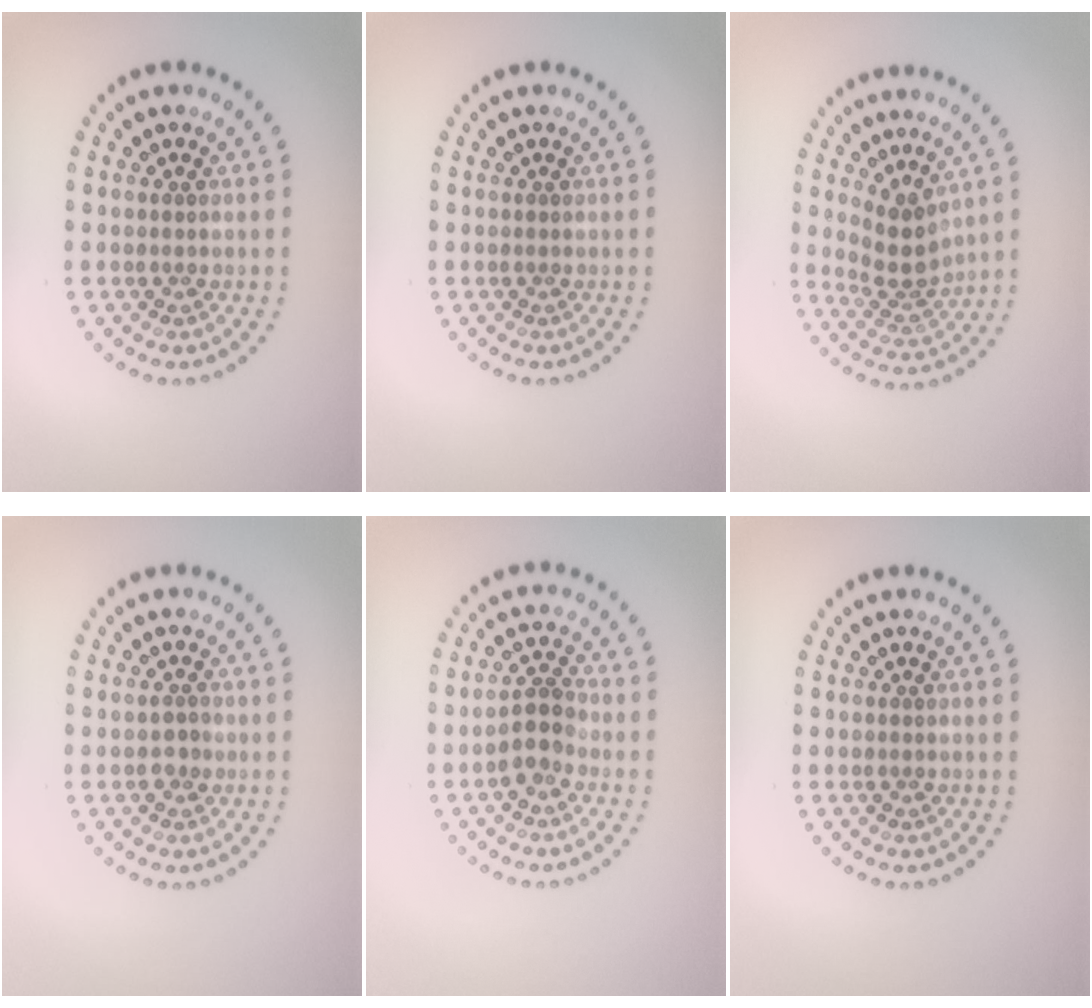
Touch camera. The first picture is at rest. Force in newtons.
{"total": 0.0}
{"total": 3.2, "press": 2.4, "slide": 2.1}
{"total": 1.1, "press": 1.0, "slide": 0.3}
{"total": 2.9, "press": 2.7, "slide": 1.1}
{"total": 0.0}